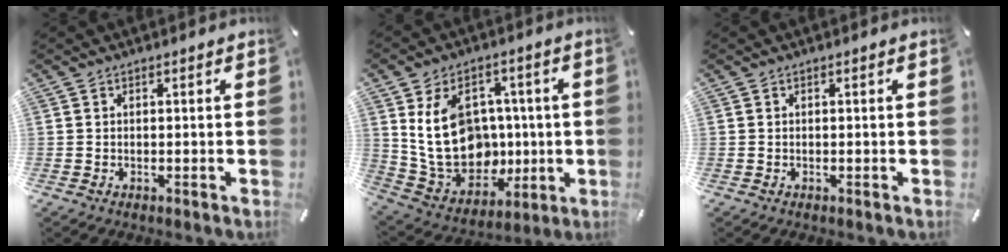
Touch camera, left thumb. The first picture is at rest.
{"total": 17.9, "force": [2.4, 14.3, 10.5], "torque": [-0.200, -0.006, 0.056]}
{"total": 0.0}